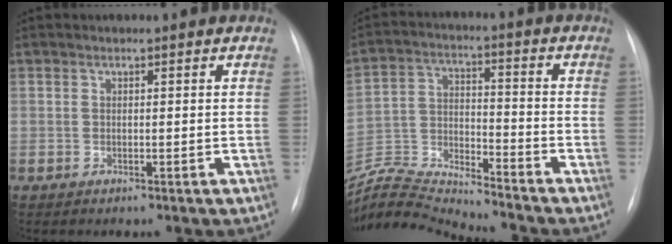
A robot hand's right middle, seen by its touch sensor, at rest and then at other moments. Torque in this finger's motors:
{"motor_torque": [-0.06, -0.19, 0.08, 0.04]}